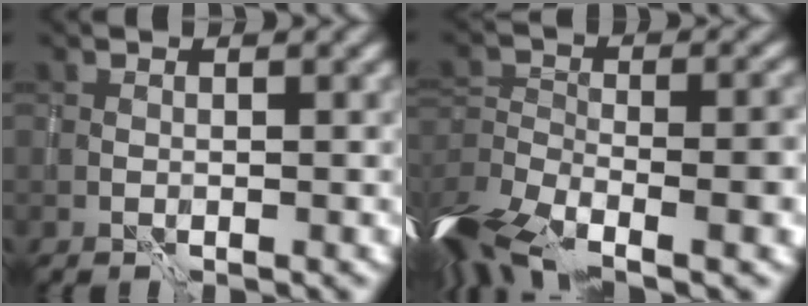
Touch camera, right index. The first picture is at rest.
{"total": 13.3, "force": [-8.1, 5.5, 9.1], "torque": [-0.164, 0.000, -0.116]}